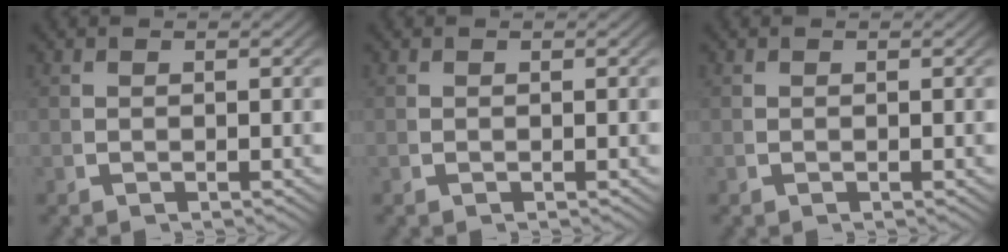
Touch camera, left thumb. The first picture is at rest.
{"total": 0.0}
{"total": 0.0}